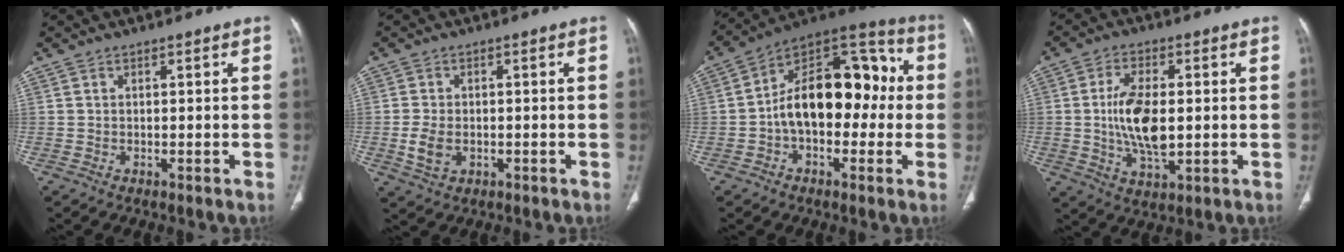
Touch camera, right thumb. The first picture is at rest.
{"total": 4.9, "force": [-0.9, 3.2, 3.5], "torque": [-0.075, -0.003, -0.012]}
{"total": 20.1, "force": [-0.5, 12.1, 16.1], "torque": [-0.216, 0.059, -0.017]}
{"total": 11.3, "force": [0.0, 5.5, 9.9], "torque": [-0.189, -0.007, 0.004]}